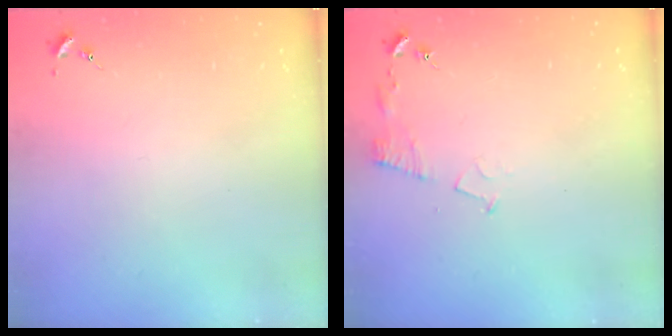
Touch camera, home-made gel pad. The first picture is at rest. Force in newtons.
{"total": 6.1, "press": 6.1, "slide": 0.7}